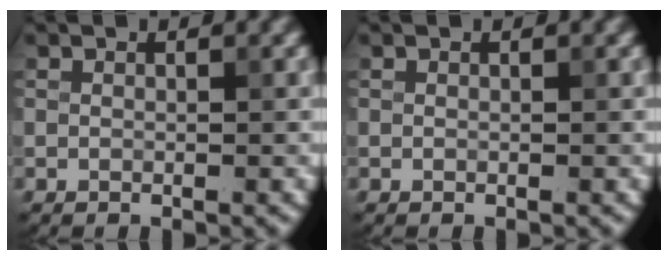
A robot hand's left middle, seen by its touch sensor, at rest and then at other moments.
{"total": 0.0}